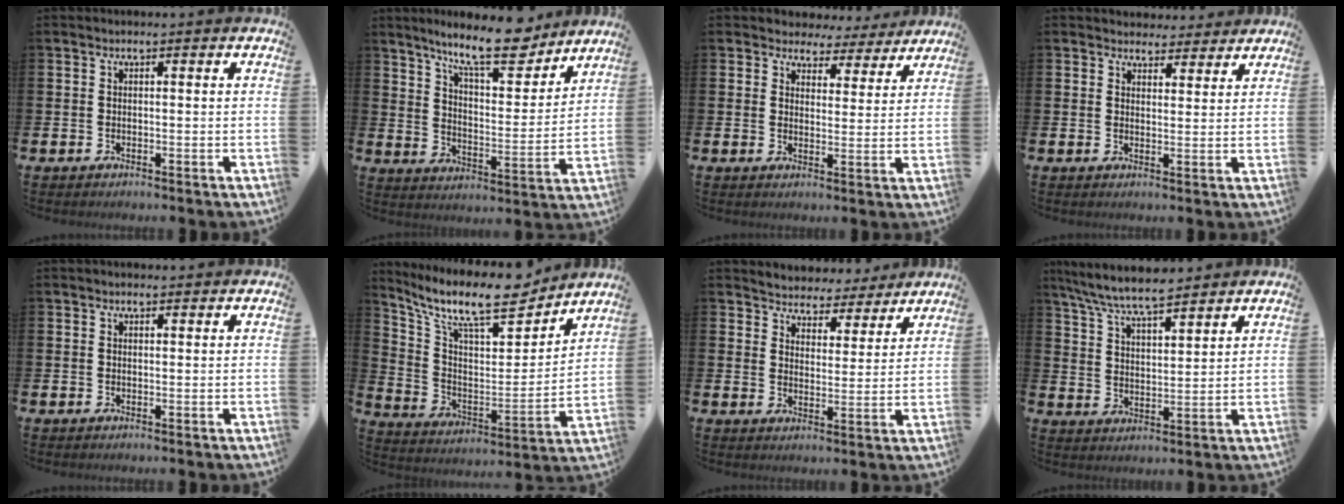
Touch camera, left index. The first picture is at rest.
{"total": 12.1, "force": [10.4, 2.6, 5.5], "torque": [-0.112, -0.060, 0.182]}
{"total": 4.1, "force": [3.5, 2.1, 0.0], "torque": [-0.014, -0.031, 0.057]}
{"total": 3.8, "force": [3.5, 1.3, -0.4], "torque": [0.004, -0.018, 0.063]}
{"total": 1.0, "force": [0.9, 0.3, 0.2], "torque": [0.003, 0.000, 0.015]}
{"total": 12.2, "force": [10.2, 3.1, 5.9], "torque": [-0.137, -0.071, 0.173]}
{"total": 4.6, "force": [4.3, 1.4, -0.6], "torque": [-0.013, -0.039, 0.073]}
{"total": 7.4, "force": [7.0, 0.7, 2.3], "torque": [-0.076, -0.032, 0.126]}